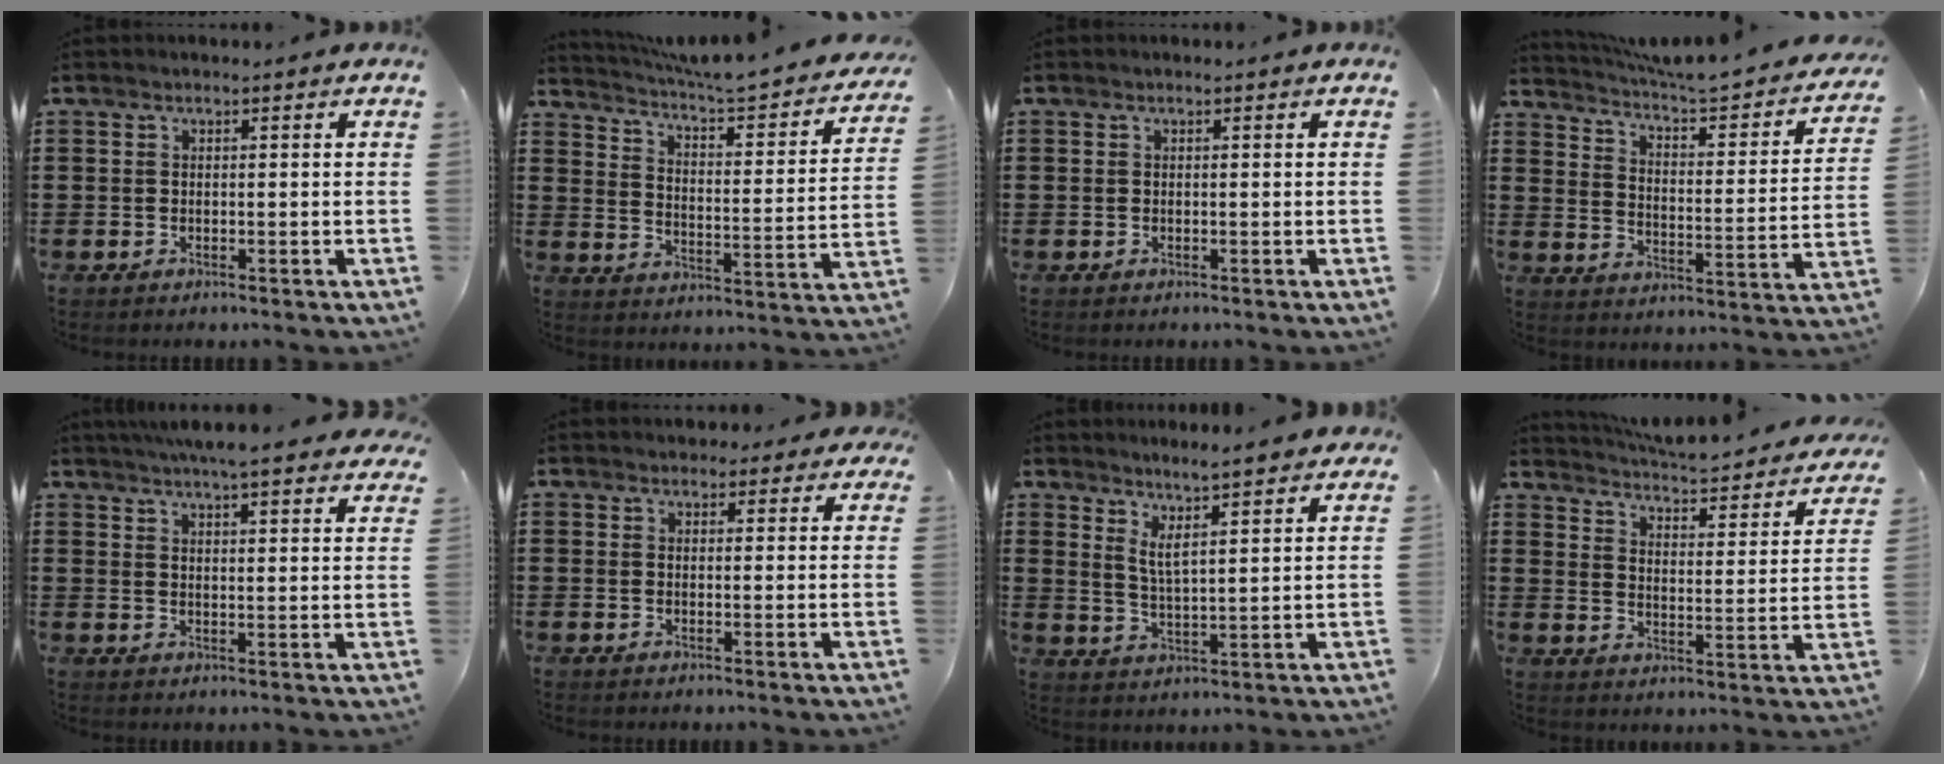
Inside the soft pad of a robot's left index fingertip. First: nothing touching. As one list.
[{"total": 4.3, "force": [4.1, -0.2, 1.4], "torque": [-0.052, -0.040, 0.061]}, {"total": 0.0}, {"total": 4.1, "force": [3.8, 0.1, 1.4], "torque": [-0.050, -0.037, 0.056]}, {"total": 5.7, "force": [5.3, 0.1, 2.1], "torque": [-0.057, -0.013, 0.096]}, {"total": 2.5, "force": [2.3, 1.0, 0.4], "torque": [-0.007, -0.001, 0.040]}, {"total": 4.9, "force": [4.0, 0.3, 2.7], "torque": [-0.068, -0.021, 0.068]}, {"total": 3.6, "force": [3.5, -0.2, 0.6], "torque": [-0.034, -0.038, 0.052]}]